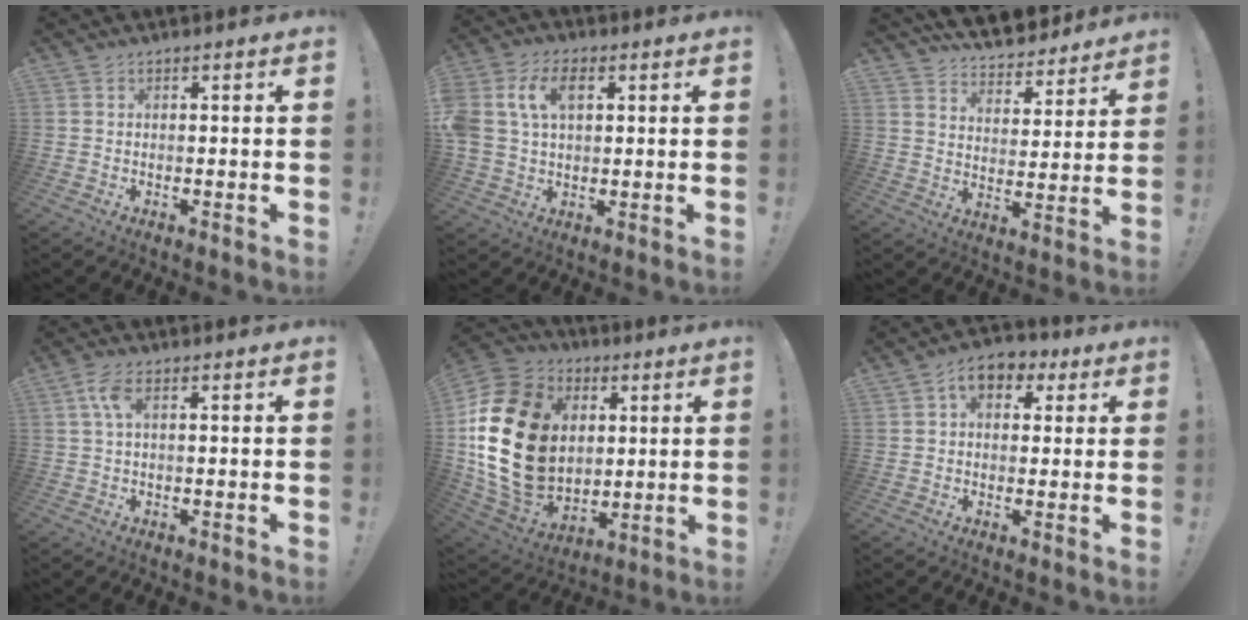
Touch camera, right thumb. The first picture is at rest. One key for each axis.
{"total": 11.4, "fx": 3.2, "fy": 7.8, "fz": 7.7, "tx": -0.176, "ty": 0.010, "tz": 0.060}
{"total": 9.0, "fx": 8.3, "fy": 3.1, "fz": 1.7, "tx": -0.030, "ty": -0.070, "tz": 0.149}
{"total": 4.8, "fx": 1.6, "fy": 2.1, "fz": 4.0, "tx": -0.081, "ty": 0.006, "tz": 0.029}
{"total": 26.4, "fx": 3.1, "fy": 19.1, "fz": 17.9, "tx": -0.354, "ty": -0.005, "tz": 0.079}
{"total": 7.6, "fx": 2.8, "fy": 5.3, "fz": 4.7, "tx": -0.066, "ty": -0.003, "tz": 0.049}